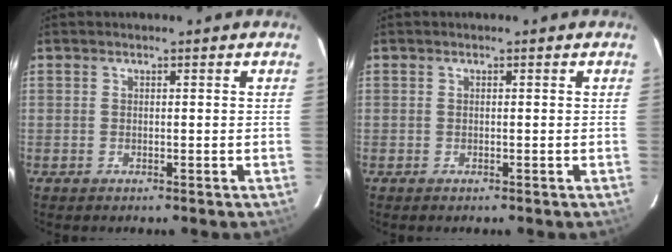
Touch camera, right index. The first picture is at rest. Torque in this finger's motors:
{"motor_torque": [0.03, 0.05, 0.08, 0.01]}